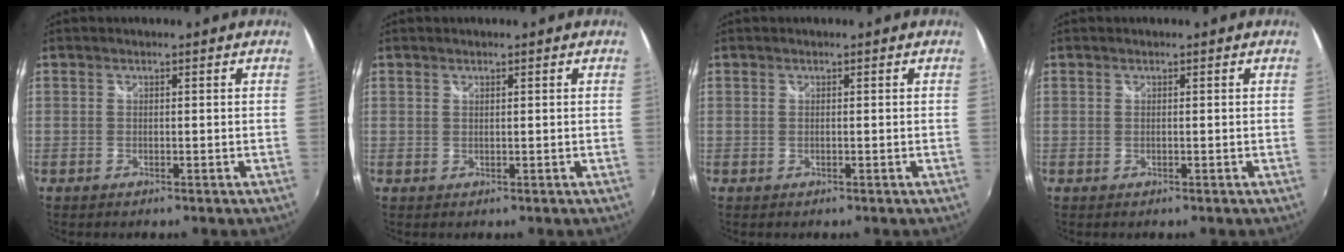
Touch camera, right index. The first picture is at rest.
{"total": 0.0}
{"total": 0.0}
{"total": 0.0}